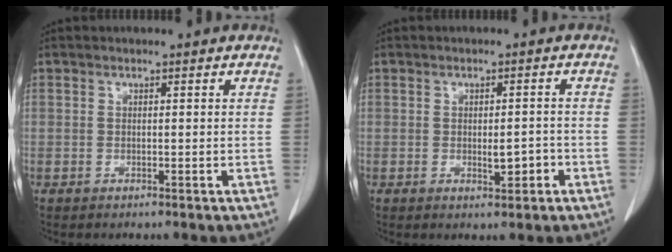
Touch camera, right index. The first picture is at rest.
{"total": 3.4, "force": [-1.1, 1.3, 2.9], "torque": [-0.046, 0.001, -0.008]}